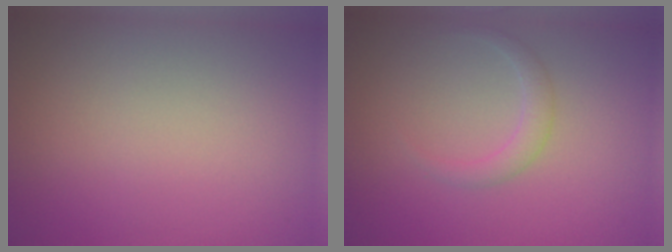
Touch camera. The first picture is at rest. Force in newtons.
{"total": 1.5, "press": 1.5, "slide": 0.0}